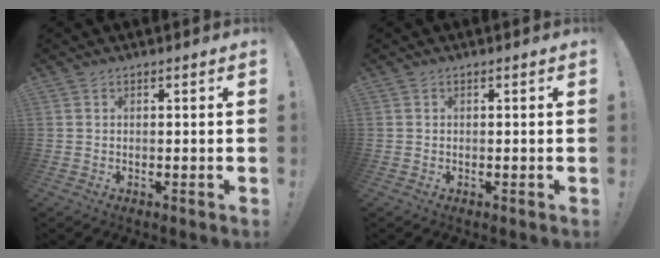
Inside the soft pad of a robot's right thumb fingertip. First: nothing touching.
{"total": 0.0}